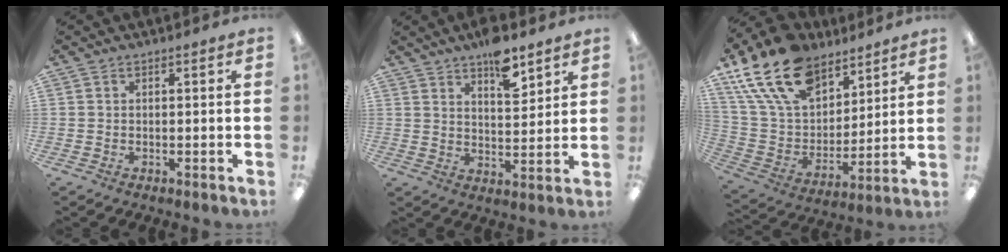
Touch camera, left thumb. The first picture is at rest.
{"total": 8.6, "force": [6.6, 3.0, 4.6], "torque": [-0.060, -0.042, 0.110]}
{"total": 20.6, "force": [13.7, 11.8, 9.9], "torque": [-0.206, -0.074, 0.256]}